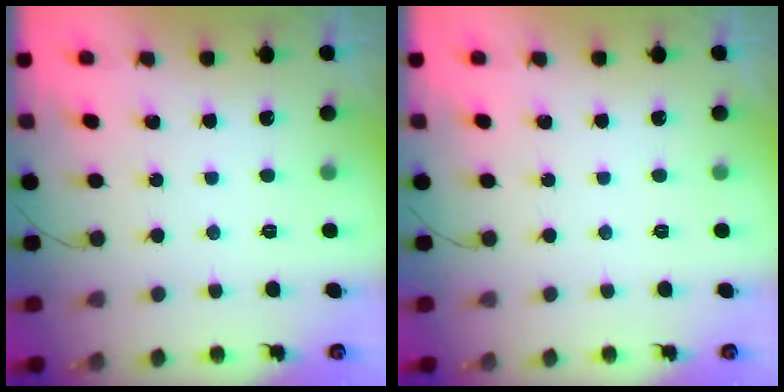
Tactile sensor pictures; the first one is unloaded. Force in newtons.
{"total": 0.0}